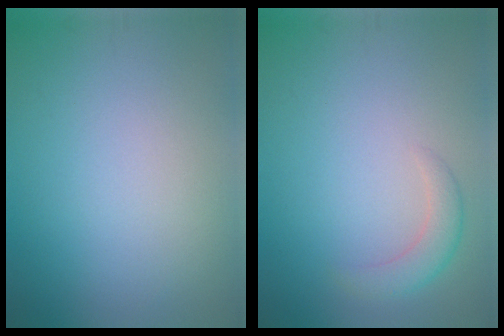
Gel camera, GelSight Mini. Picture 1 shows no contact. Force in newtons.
{"total": 2.1, "press": 2.1, "slide": 0.2}